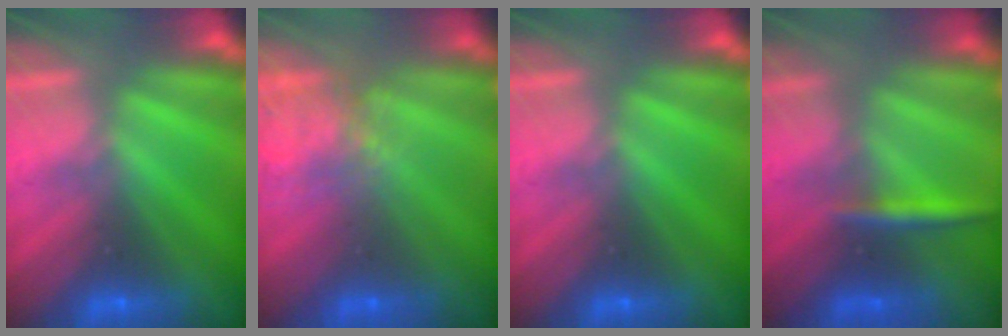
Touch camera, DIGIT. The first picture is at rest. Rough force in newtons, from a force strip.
{"total": 4.6}
{"total": 0.0}
{"total": 2.7}